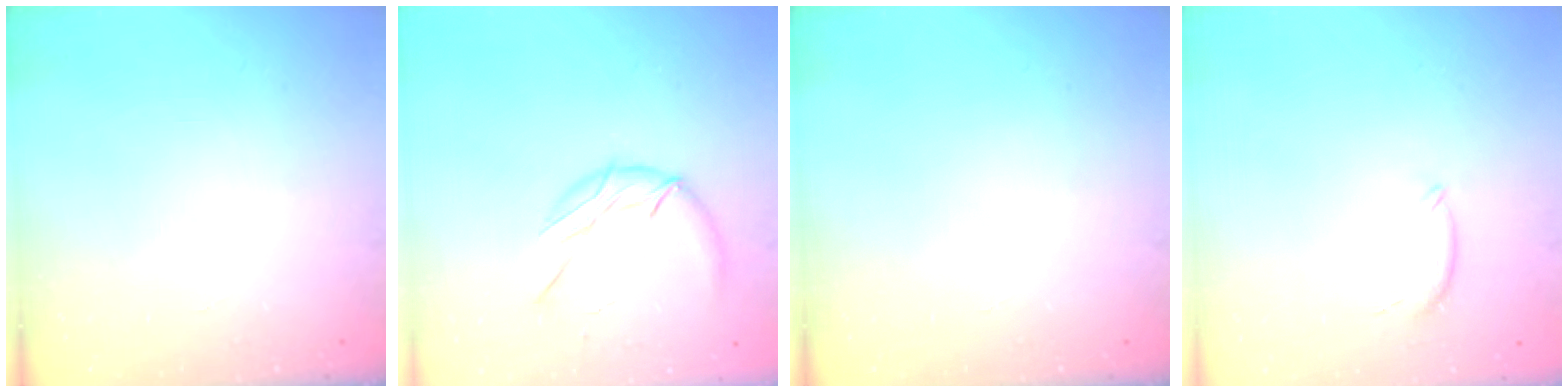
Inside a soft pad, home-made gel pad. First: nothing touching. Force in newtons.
{"total": 9.8, "press": 9.8, "slide": 0.3}
{"total": 0.0}
{"total": 6.5, "press": 6.4, "slide": 1.4}